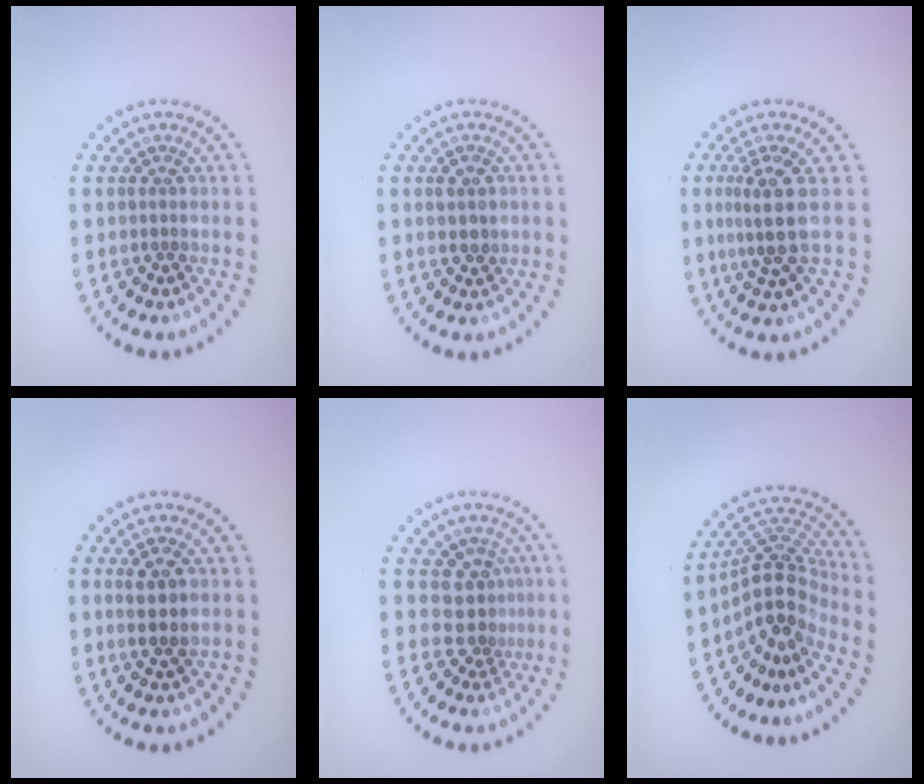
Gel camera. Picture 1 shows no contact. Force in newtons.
{"total": 1.8, "press": 1.8, "slide": 0.2}
{"total": 3.2, "press": 2.5, "slide": 2.1}
{"total": 2.8, "press": 2.7, "slide": 0.7}
{"total": 2.9, "press": 2.1, "slide": 2.0}
{"total": 4.6, "press": 3.4, "slide": 3.1}